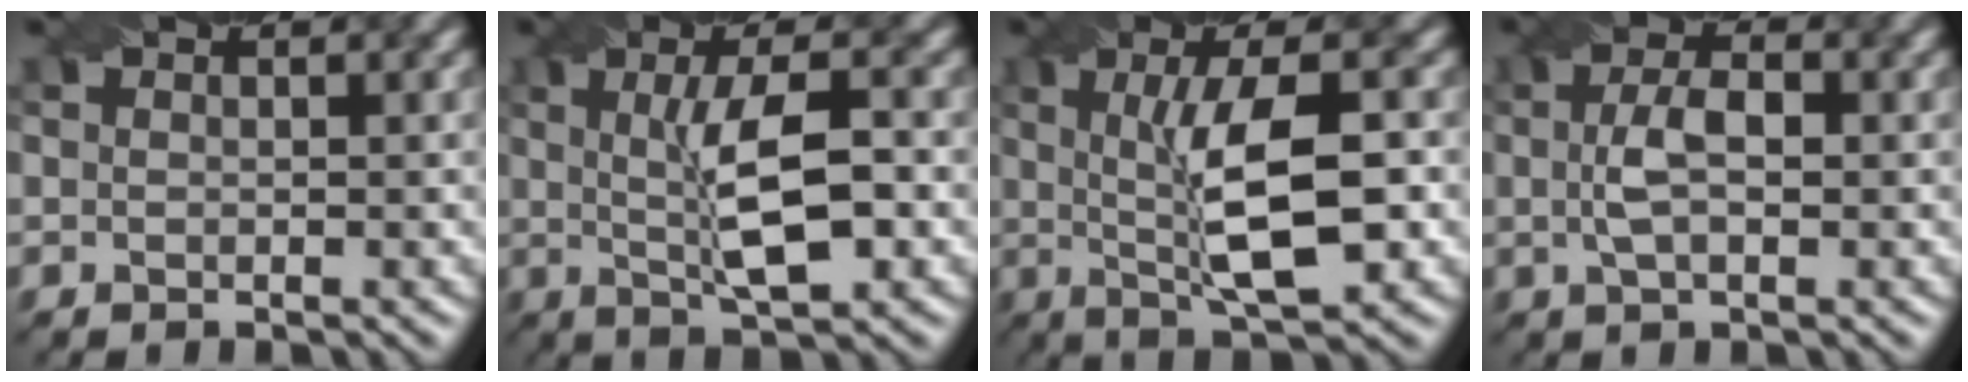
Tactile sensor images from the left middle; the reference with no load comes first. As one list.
[{"total": 6.9, "force": [0.2, 1.8, 6.6], "torque": [-0.108, 0.006, 0.005]}, {"total": 8.5, "force": [0.2, 2.4, 8.1], "torque": [-0.133, 0.006, 0.004]}, {"total": 3.3, "force": [0.1, 1.3, 3.0], "torque": [-0.068, 0.003, -0.002]}]